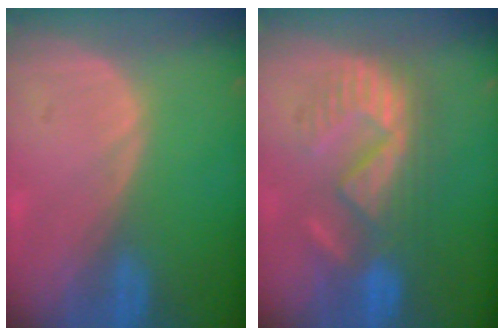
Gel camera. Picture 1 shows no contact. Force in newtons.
{"total": 8.8, "press": 8.7, "slide": 1.5}